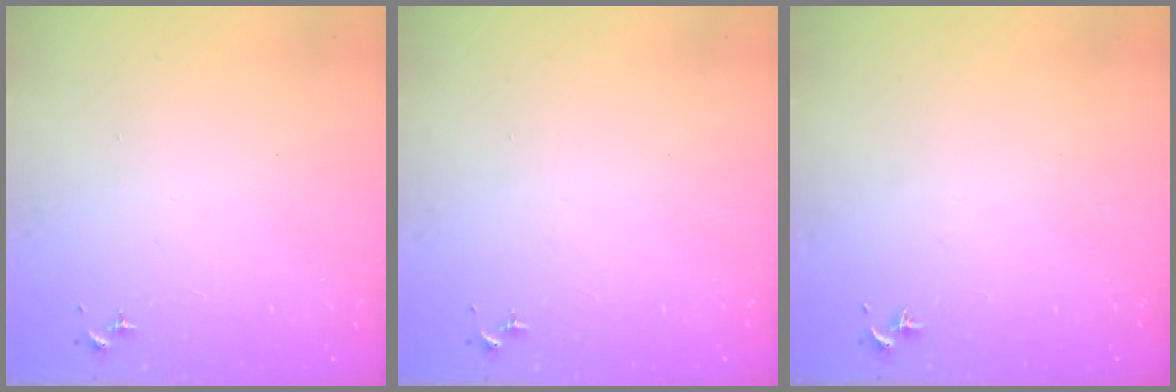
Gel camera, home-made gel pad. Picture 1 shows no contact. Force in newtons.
{"total": 0.0}
{"total": 0.0}